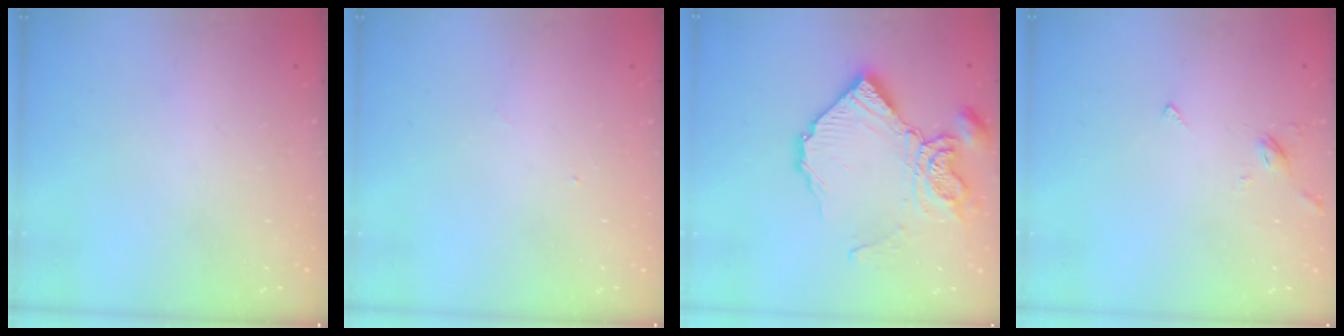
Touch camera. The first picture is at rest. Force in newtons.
{"total": 3.0, "press": 3.0, "slide": 0.4}
{"total": 15.4, "press": 15.3, "slide": 1.5}
{"total": 2.7, "press": 2.6, "slide": 0.7}